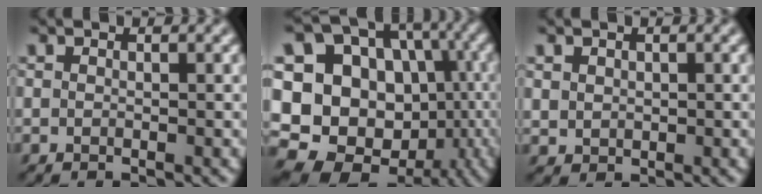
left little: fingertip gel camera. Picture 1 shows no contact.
{"total": 19.1, "force": [-3.7, 16.6, 8.5], "torque": [-0.188, 0.000, -0.055]}
{"total": 1.0, "force": [0.4, 0.9, 0.2], "torque": [-0.009, -0.004, 0.014]}